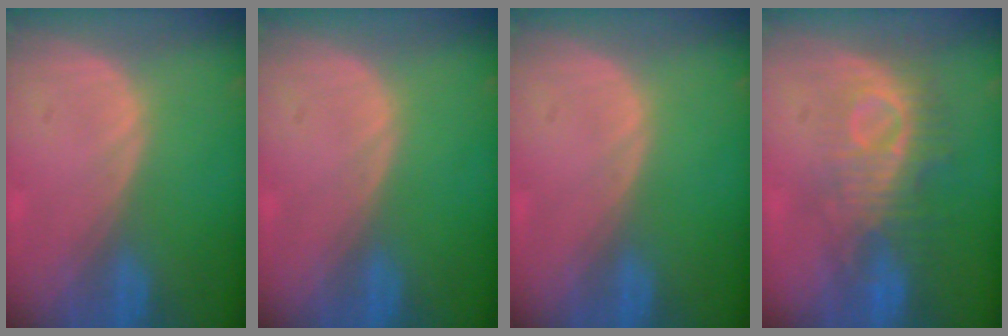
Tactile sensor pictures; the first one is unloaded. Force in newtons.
{"total": 0.0}
{"total": 0.0}
{"total": 9.1, "press": 8.3, "slide": 3.7}